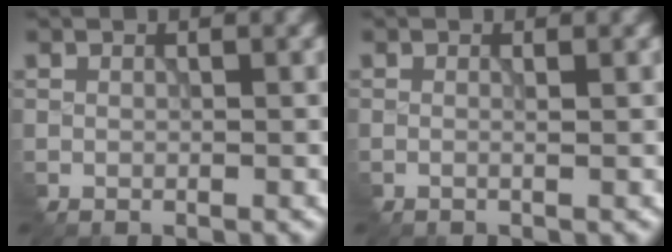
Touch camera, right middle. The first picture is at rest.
{"total": 0.6, "force": [0.0, 0.2, 0.5], "torque": [-0.008, 0.003, -0.004]}